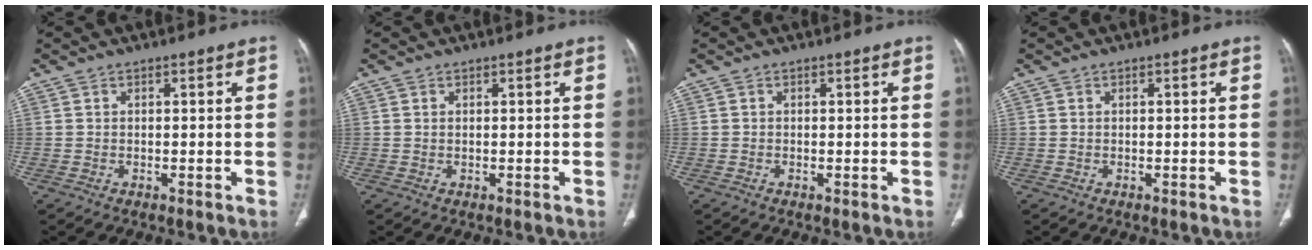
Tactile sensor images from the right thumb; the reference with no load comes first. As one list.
[{"total": 0.0}, {"total": 0.0}, {"total": 0.0}]